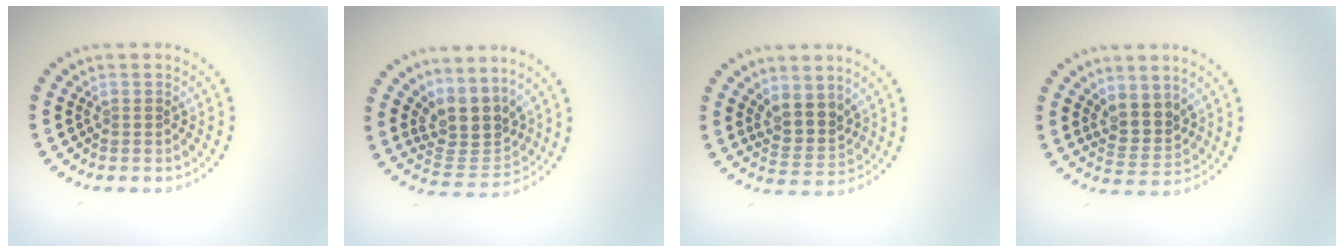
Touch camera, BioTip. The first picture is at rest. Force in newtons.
{"total": 4.0, "press": 3.1, "slide": 2.5}
{"total": 2.9, "press": 2.3, "slide": 1.7}
{"total": 2.9, "press": 2.4, "slide": 1.6}